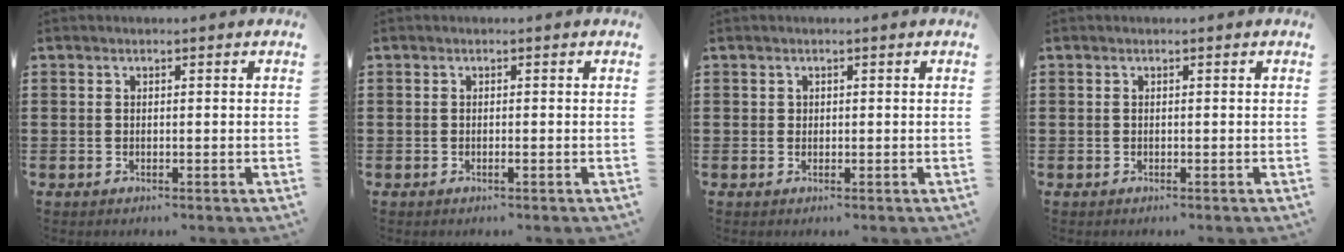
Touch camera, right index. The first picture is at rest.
{"total": 0.6, "force": [-0.2, -0.1, 0.5], "torque": [-0.008, -0.004, -0.004]}
{"total": 0.6, "force": [0.3, 0.6, 0.1], "torque": [-0.004, 0.003, 0.005]}
{"total": 0.0}